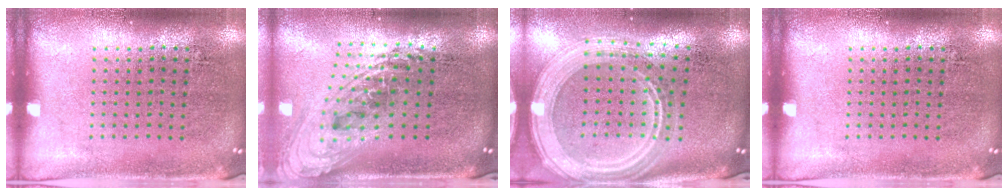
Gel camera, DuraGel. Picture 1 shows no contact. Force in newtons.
{"total": 2.4, "press": 1.7, "slide": 1.7}
{"total": 3.1, "press": 2.5, "slide": 1.7}
{"total": 0.0}